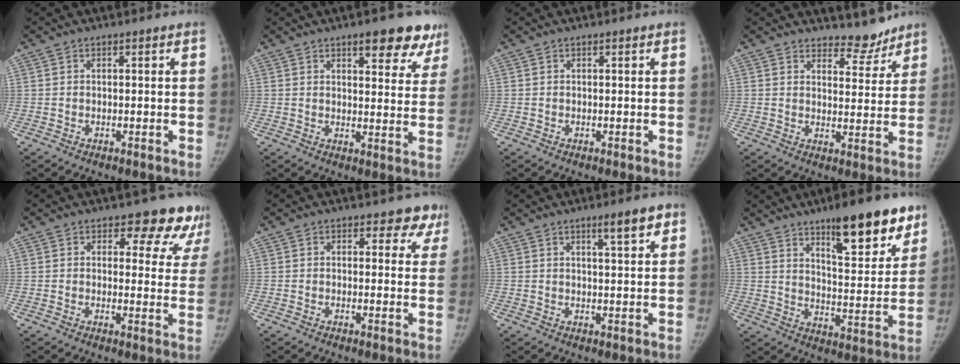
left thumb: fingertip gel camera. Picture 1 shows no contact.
{"total": 11.6, "force": [7.8, 4.4, 7.4], "torque": [-0.038, -0.036, 0.092]}
{"total": 0.0}
{"total": 6.0, "force": [5.5, 2.3, 0.6], "torque": [0.020, -0.051, 0.081]}
{"total": 10.9, "force": [9.1, 5.1, 3.1], "torque": [0.027, -0.053, 0.080]}
{"total": 5.0, "force": [3.9, 2.8, 1.2], "torque": [0.033, -0.018, 0.028]}
{"total": 5.1, "force": [3.1, 0.8, 4.0], "torque": [-0.050, -0.019, 0.047]}
{"total": 18.3, "force": [11.9, 5.5, 12.8], "torque": [-0.132, -0.067, 0.179]}